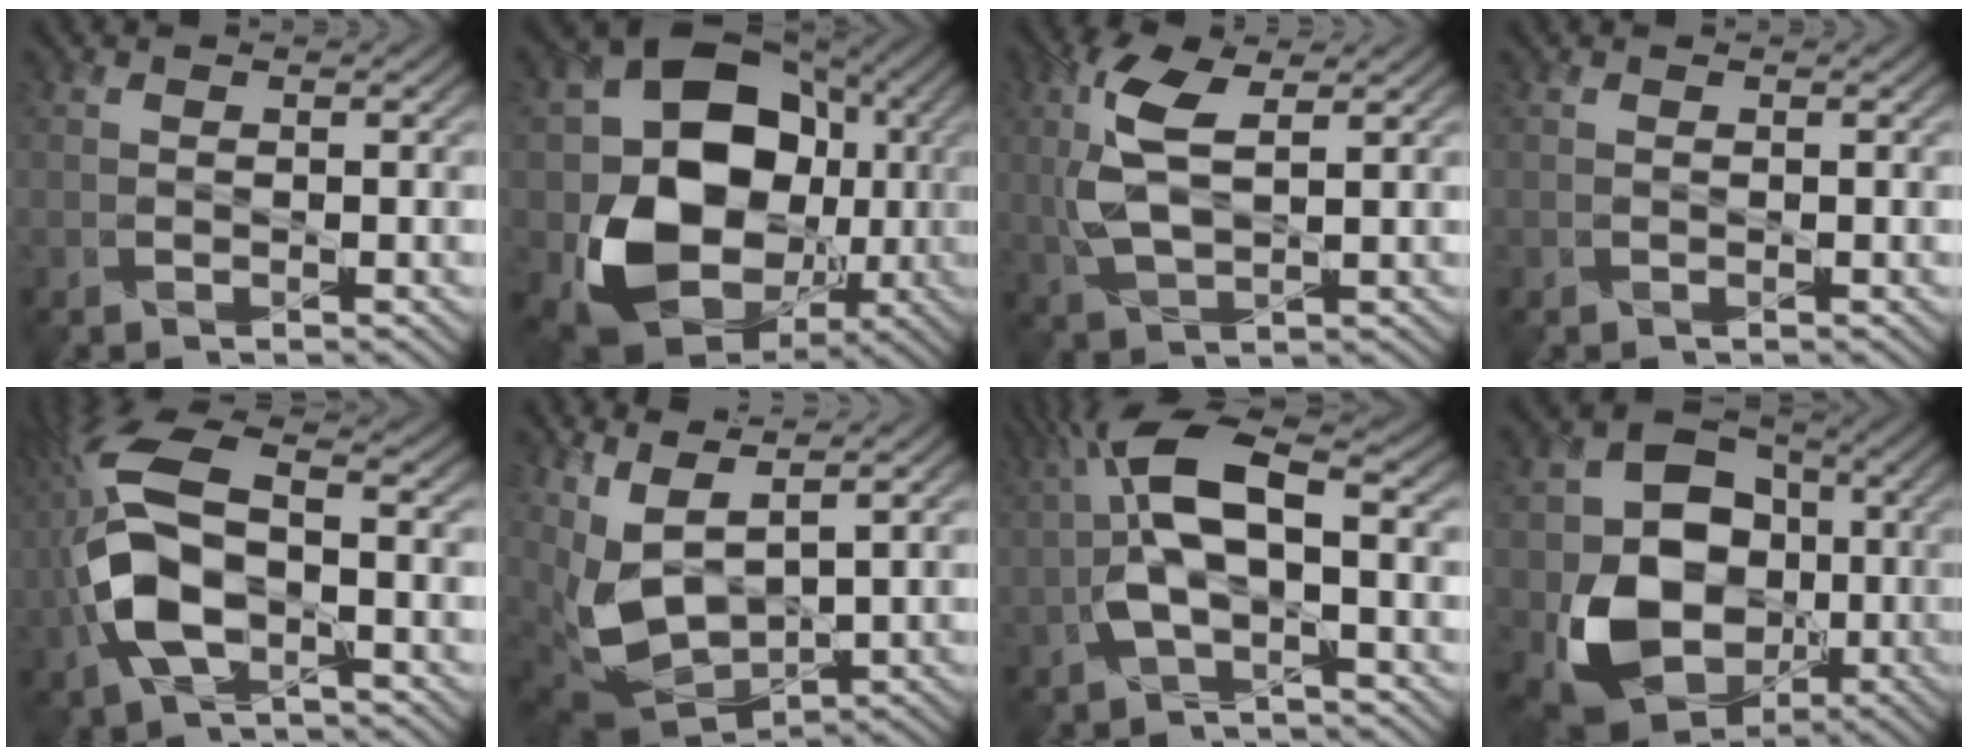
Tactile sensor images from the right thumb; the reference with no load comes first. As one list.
[{"total": 17.3, "force": [-1.3, 13.9, 10.3], "torque": [-0.190, -0.041, -0.015]}, {"total": 7.8, "force": [2.0, 3.5, 6.7], "torque": [-0.166, 0.007, 0.035]}, {"total": 0.0}, {"total": 12.5, "force": [-1.6, 6.1, 10.8], "torque": [-0.267, 0.009, -0.043]}, {"total": 9.8, "force": [3.5, 4.0, 8.2], "torque": [-0.208, -0.011, 0.082]}, {"total": 9.1, "force": [-0.6, 3.4, 8.4], "torque": [-0.177, 0.023, -0.023]}, {"total": 14.6, "force": [-2.5, 11.8, 8.2], "torque": [-0.160, -0.032, -0.045]}]